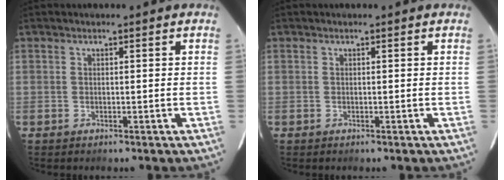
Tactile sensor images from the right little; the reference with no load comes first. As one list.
[{"total": 0.0}]